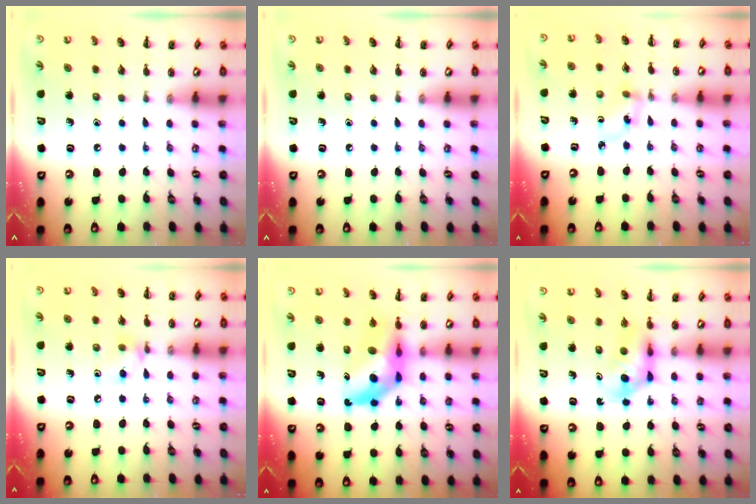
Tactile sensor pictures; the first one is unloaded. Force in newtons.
{"total": 0.0}
{"total": 3.5, "press": 3.3, "slide": 1.0}
{"total": 5.2, "press": 5.1, "slide": 1.1}
{"total": 9.7, "press": 9.1, "slide": 3.3}
{"total": 5.1, "press": 5.0, "slide": 0.7}